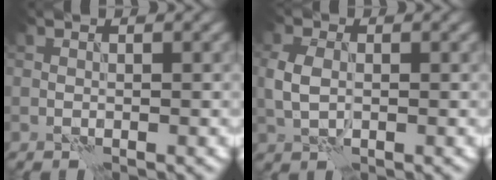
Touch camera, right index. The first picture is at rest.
{"total": 2.7, "force": [0.0, 1.8, 2.0], "torque": [-0.053, 0.002, -0.003]}